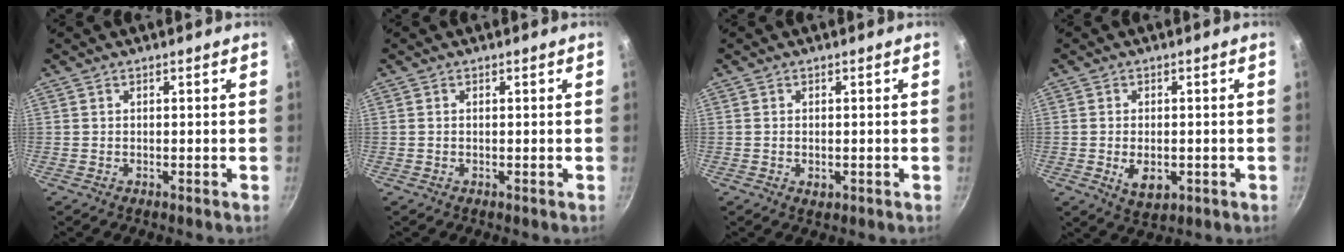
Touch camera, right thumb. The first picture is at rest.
{"total": 0.0}
{"total": 1.6, "force": [-0.3, 1.0, 1.1], "torque": [-0.017, -0.002, -0.003]}
{"total": 5.5, "force": [-1.2, 3.3, 4.2], "torque": [-0.062, -0.004, -0.011]}